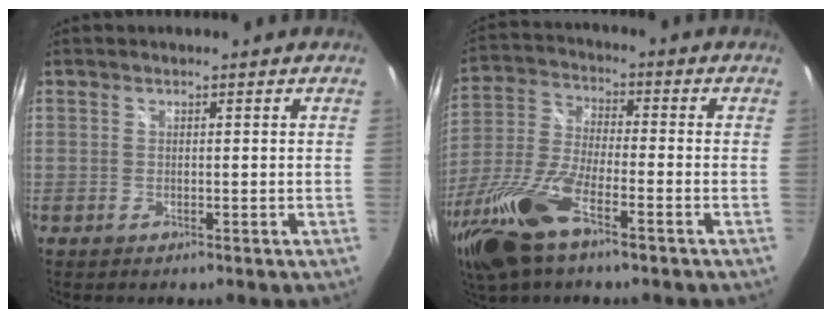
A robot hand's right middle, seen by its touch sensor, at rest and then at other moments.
{"total": 17.1, "force": [-10.0, 5.2, 12.8], "torque": [-0.288, -0.035, -0.203]}